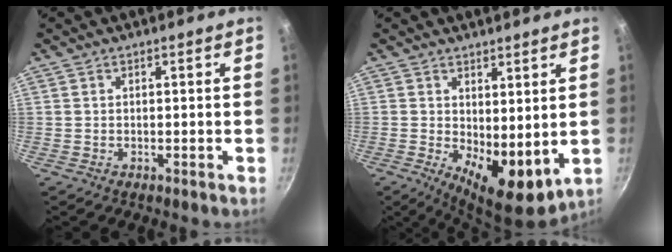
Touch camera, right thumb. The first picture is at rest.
{"total": 9.4, "force": [0.9, 4.1, 8.4], "torque": [-0.103, -0.026, 0.024]}